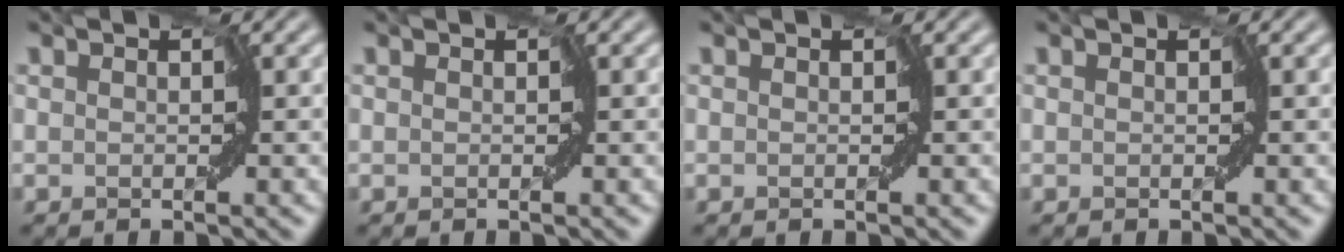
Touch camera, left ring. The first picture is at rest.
{"total": 0.0}
{"total": 0.0}
{"total": 0.0}